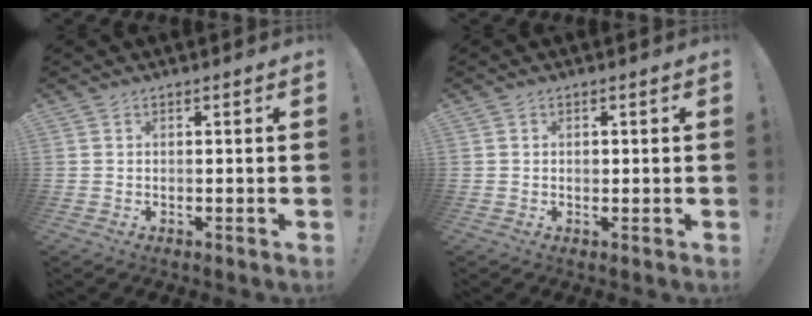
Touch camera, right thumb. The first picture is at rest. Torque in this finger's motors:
{"motor_torque": [0.33, -0.15, 0.27, -0.25, 0.00]}